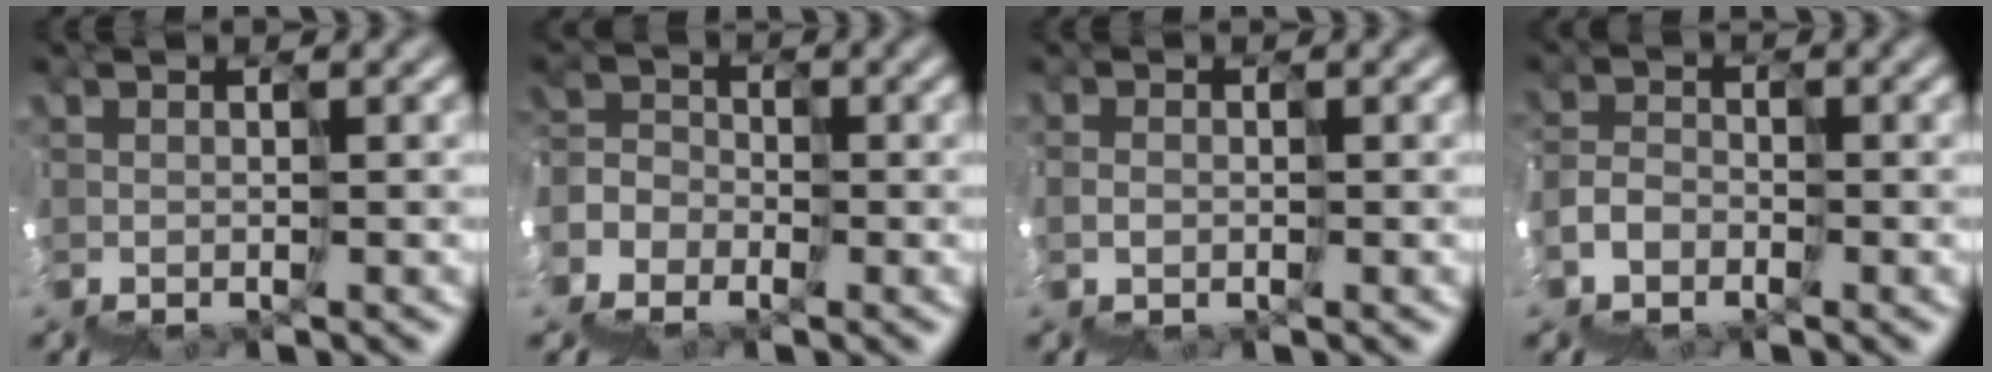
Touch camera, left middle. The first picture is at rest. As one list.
[{"total": 7.1, "force": [-6.0, 3.3, -1.7], "torque": [0.031, -0.013, -0.098]}, {"total": 1.3, "force": [-1.0, 0.7, -0.3], "torque": [0.013, -0.006, -0.019]}, {"total": 4.2, "force": [-3.6, 1.6, -1.3], "torque": [0.033, -0.002, -0.065]}]